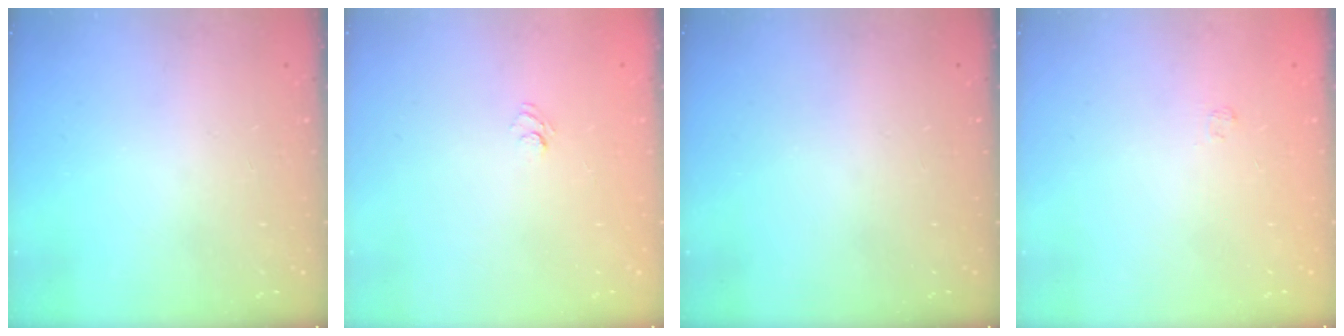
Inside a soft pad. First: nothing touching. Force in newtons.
{"total": 4.2, "press": 4.0, "slide": 1.2}
{"total": 0.0}
{"total": 1.7, "press": 1.2, "slide": 1.1}